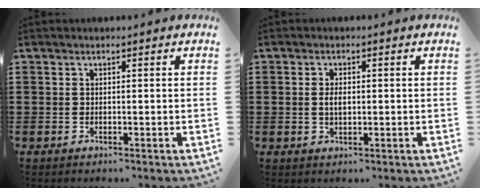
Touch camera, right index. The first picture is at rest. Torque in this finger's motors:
{"motor_torque": [1.05, -0.07, 0.13, 0.08]}